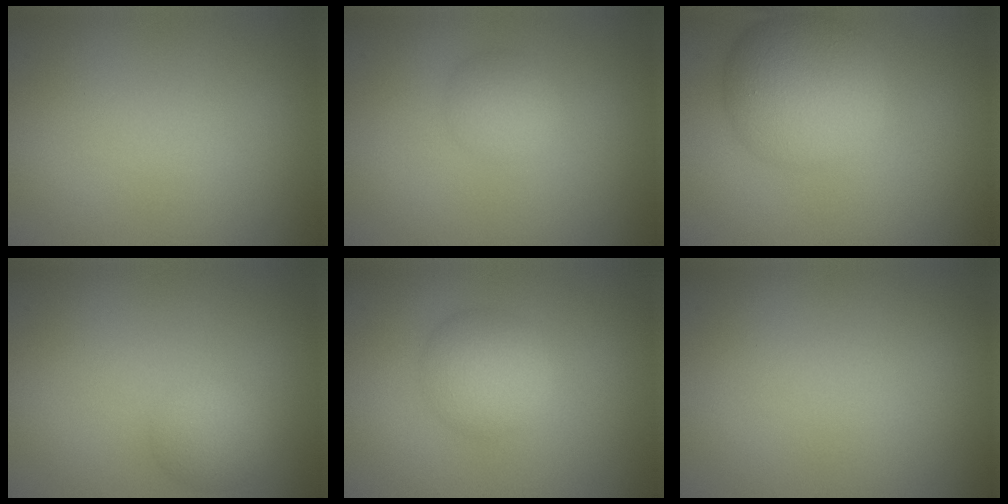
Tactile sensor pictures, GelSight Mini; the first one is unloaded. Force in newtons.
{"total": 2.1, "press": 2.1, "slide": 0.0}
{"total": 7.2, "press": 7.2, "slide": 0.2}
{"total": 2.1, "press": 2.1, "slide": 0.1}
{"total": 3.4, "press": 3.4, "slide": 0.1}
{"total": 0.0}